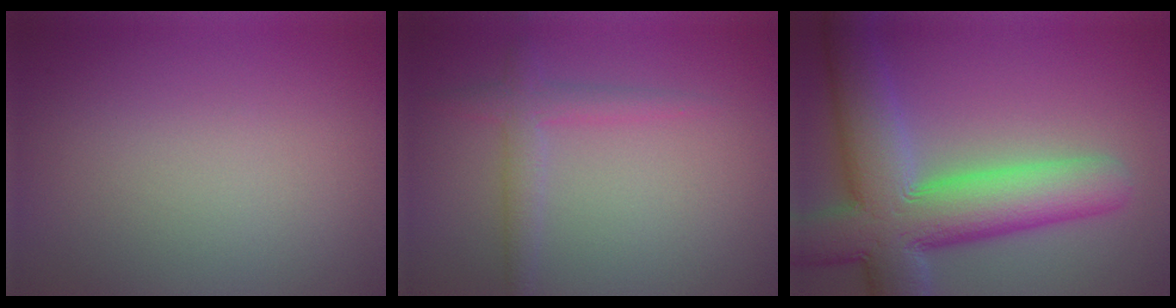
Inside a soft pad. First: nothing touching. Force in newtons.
{"total": 2.2, "press": 2.2, "slide": 0.1}
{"total": 11.8, "press": 11.8, "slide": 1.0}